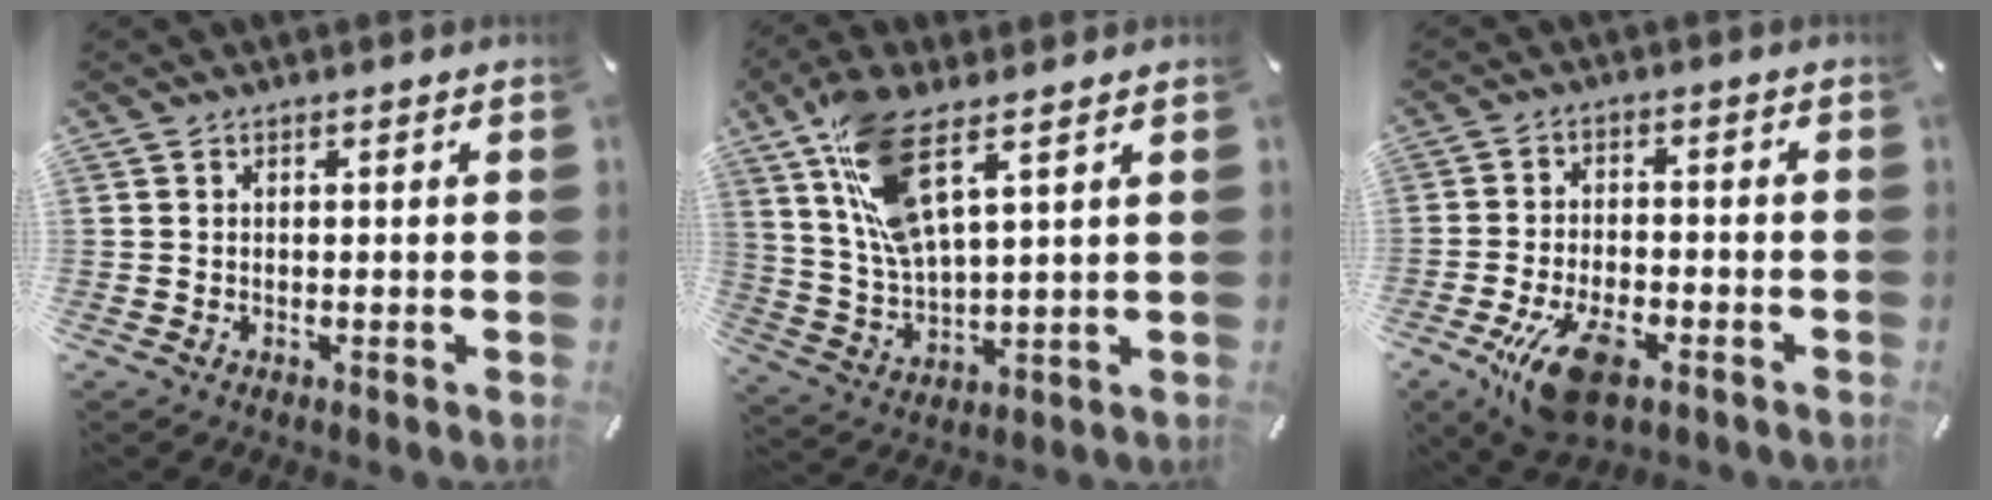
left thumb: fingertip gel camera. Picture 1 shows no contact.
{"total": 13.1, "force": [7.2, 4.2, 10.1], "torque": [-0.220, -0.021, 0.131]}
{"total": 11.6, "force": [-5.8, 5.6, 8.3], "torque": [-0.171, 0.017, -0.103]}